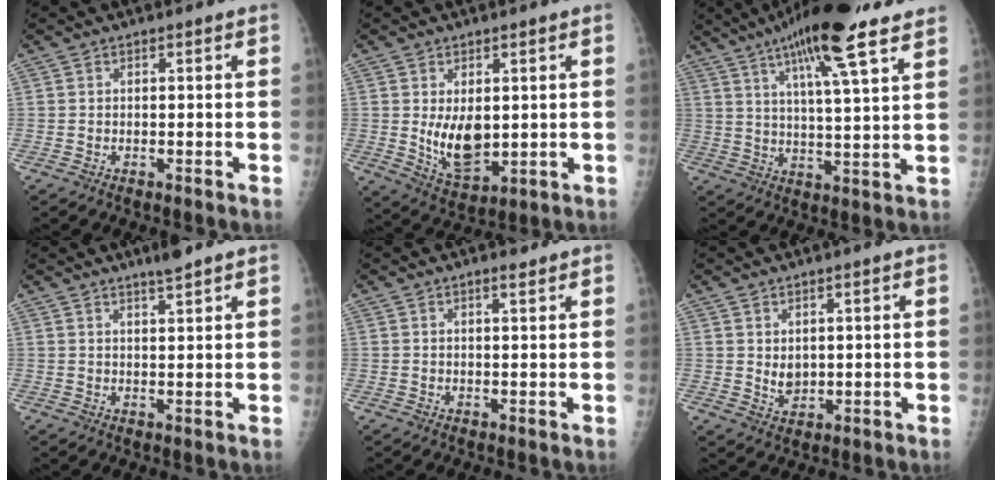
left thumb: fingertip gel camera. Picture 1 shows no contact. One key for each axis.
{"total": 8.4, "fx": 0.8, "fy": 4.8, "fz": 6.8, "tx": -0.091, "ty": -0.024, "tz": 0.032}
{"total": 17.4, "fx": 10.8, "fy": 3.2, "fz": 13.3, "tx": -0.204, "ty": -0.026, "tz": 0.172}
{"total": 3.6, "fx": 2.9, "fy": 0.1, "fz": 2.2, "tx": -0.035, "ty": -0.016, "tz": 0.050}
{"total": 1.9, "fx": 1.4, "fy": 0.4, "fz": 1.2, "tx": -0.016, "ty": -0.008, "tz": 0.022}
{"total": 3.5, "fx": 1.3, "fy": 2.1, "fz": 2.5, "tx": -0.033, "ty": -0.017, "tz": 0.032}